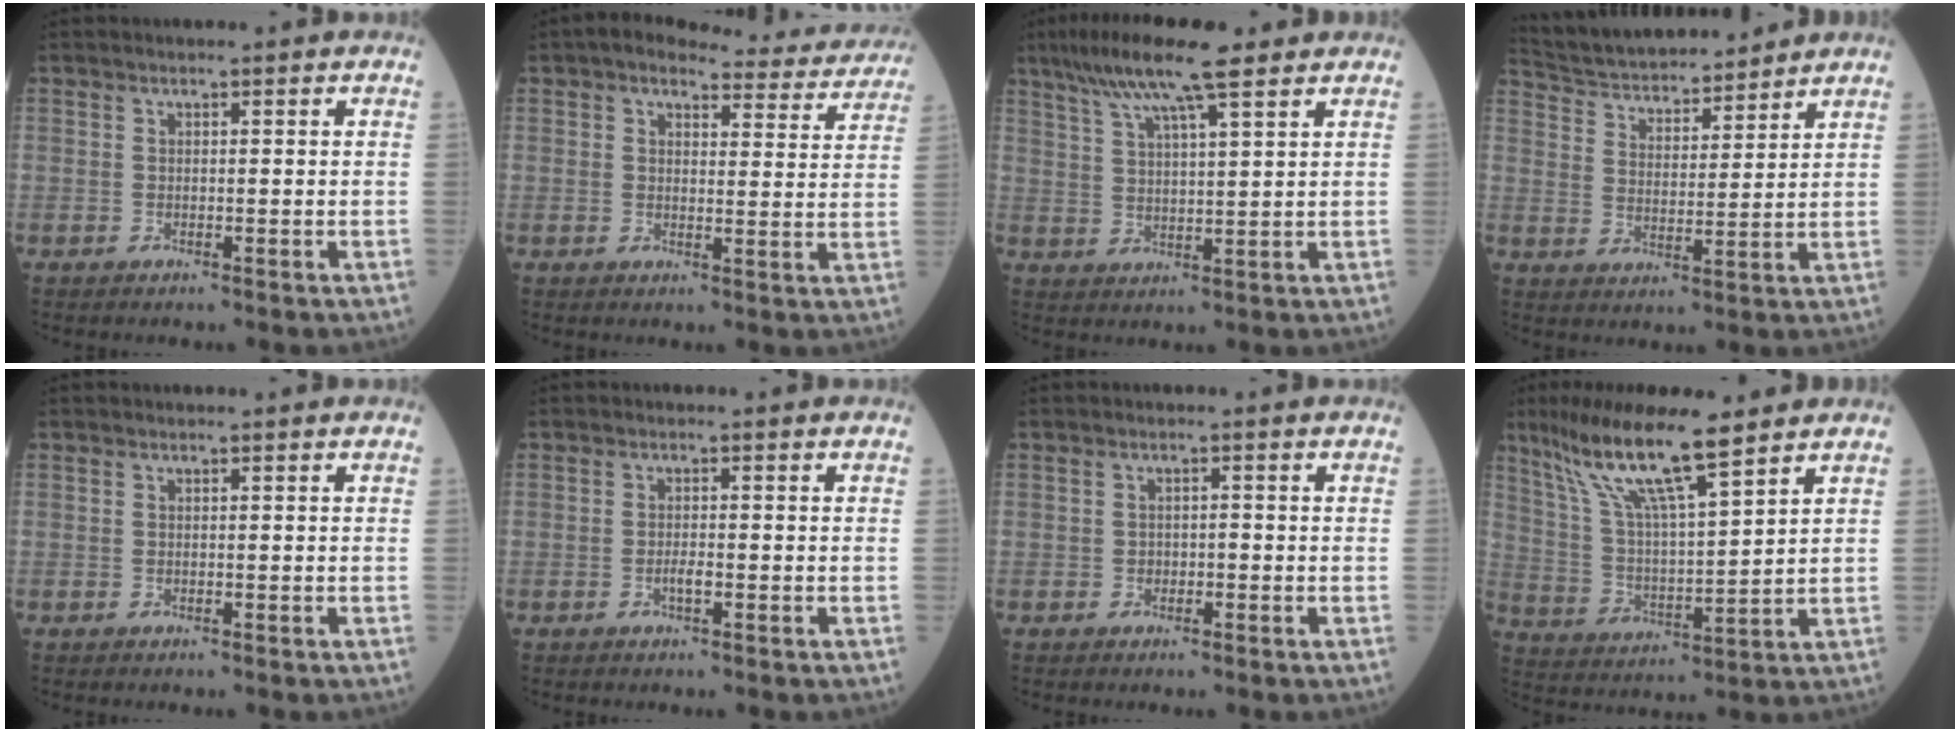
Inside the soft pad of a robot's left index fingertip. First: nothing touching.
{"total": 13.2, "force": [12.0, 4.1, 3.8], "torque": [-0.020, 0.008, 0.120]}
{"total": 11.1, "force": [7.9, 1.2, 7.8], "torque": [-0.140, 0.031, 0.136]}
{"total": 15.6, "force": [14.5, 2.7, 5.1], "torque": [-0.090, 0.026, 0.242]}
{"total": 0.0}
{"total": 1.4, "force": [-0.6, 0.3, 1.2], "torque": [-0.025, 0.001, -0.012]}
{"total": 1.0, "force": [-0.4, 0.7, 0.6], "torque": [-0.006, 0.004, -0.008]}
{"total": 13.6, "force": [9.8, 1.0, 9.4], "torque": [-0.187, 0.009, 0.186]}